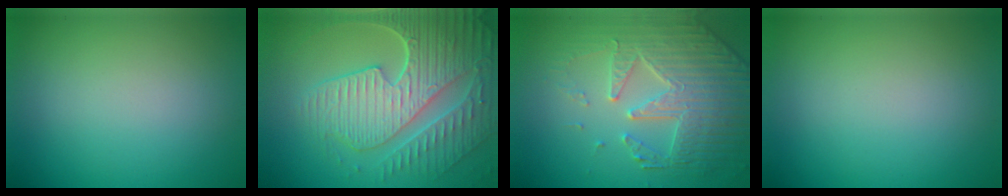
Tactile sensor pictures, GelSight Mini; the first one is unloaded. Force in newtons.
{"total": 9.1, "press": 6.5, "slide": 6.4}
{"total": 5.5, "press": 5.0, "slide": 2.4}
{"total": 0.0}